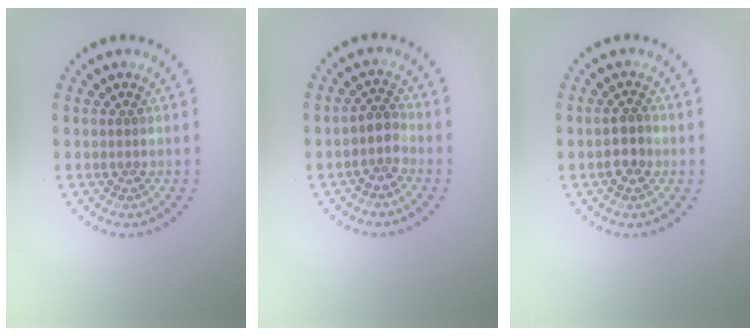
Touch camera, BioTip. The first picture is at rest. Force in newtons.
{"total": 1.9, "press": 1.6, "slide": 1.2}
{"total": 2.0, "press": 2.0, "slide": 0.4}